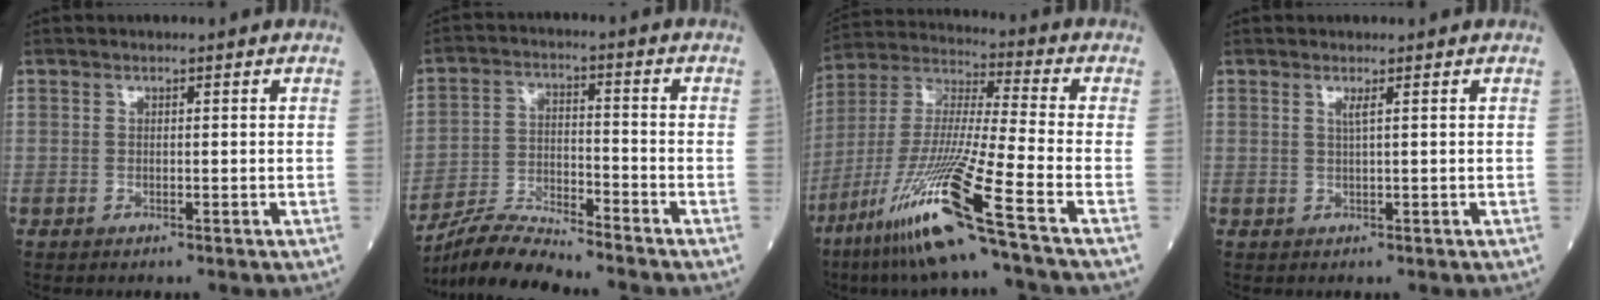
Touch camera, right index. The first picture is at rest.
{"total": 8.2, "force": [-8.0, -0.4, 1.8], "torque": [-0.038, -0.009, -0.150]}
{"total": 18.1, "force": [-9.9, -1.4, 15.1], "torque": [-0.329, -0.044, -0.192]}
{"total": 1.0, "force": [0.4, -0.3, 0.8], "torque": [-0.022, -0.004, 0.009]}